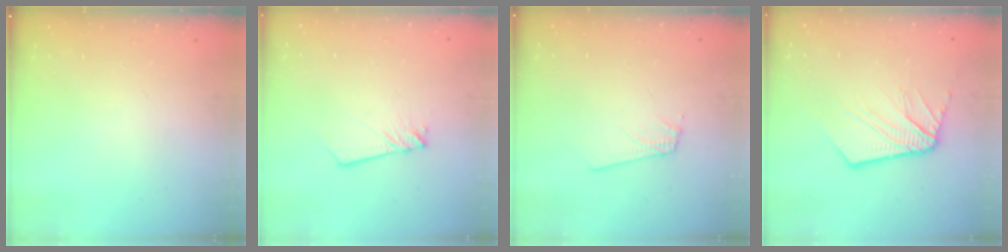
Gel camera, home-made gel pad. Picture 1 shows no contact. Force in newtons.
{"total": 2.7, "press": 2.7, "slide": 0.2}
{"total": 3.5, "press": 3.5, "slide": 0.3}
{"total": 12.3, "press": 12.2, "slide": 1.5}